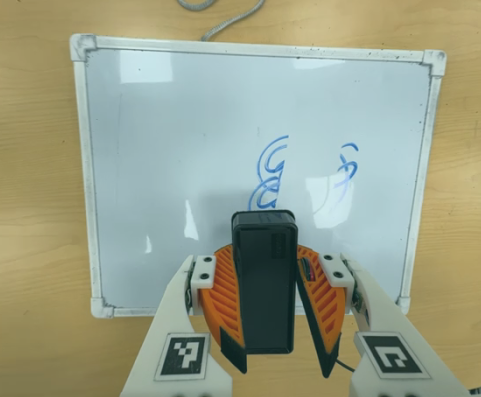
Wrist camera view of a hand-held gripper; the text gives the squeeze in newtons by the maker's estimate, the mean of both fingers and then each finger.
{"total": 10.1, "left": 9.6, "right": 10.5}